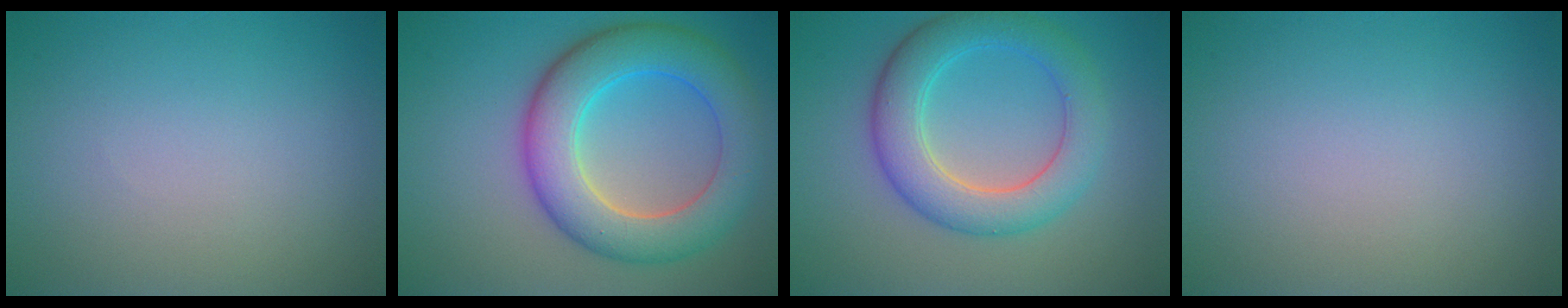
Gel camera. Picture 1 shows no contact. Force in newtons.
{"total": 8.3, "press": 8.3, "slide": 0.2}
{"total": 5.9, "press": 5.9, "slide": 0.0}
{"total": 0.0}